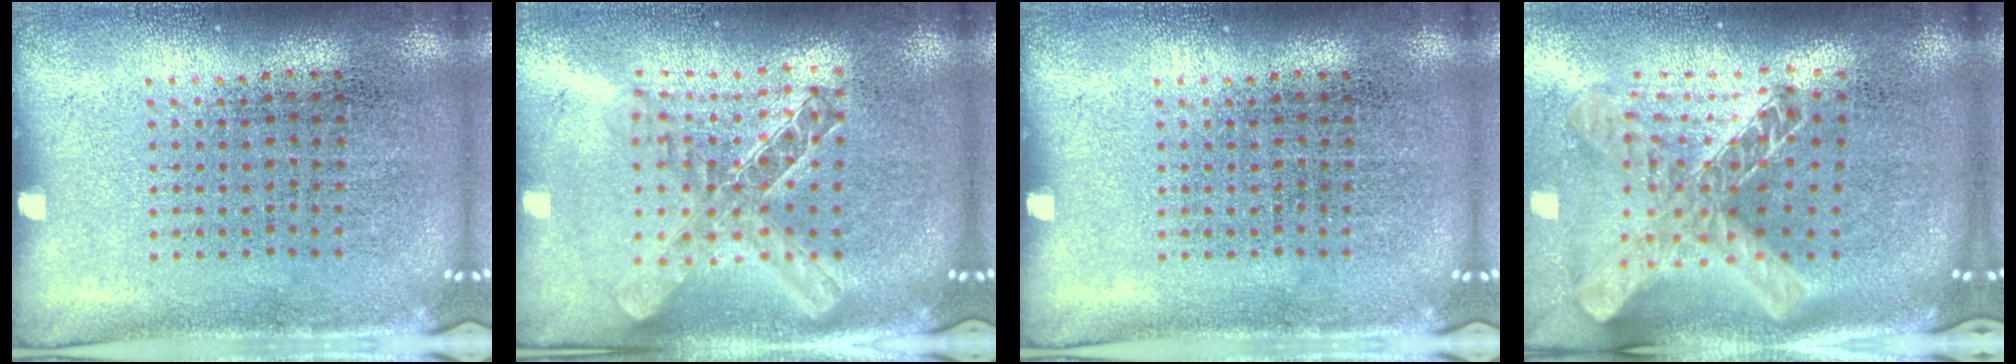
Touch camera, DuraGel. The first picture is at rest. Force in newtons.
{"total": 2.0, "press": 1.7, "slide": 1.1}
{"total": 0.0}
{"total": 2.2, "press": 1.7, "slide": 1.4}